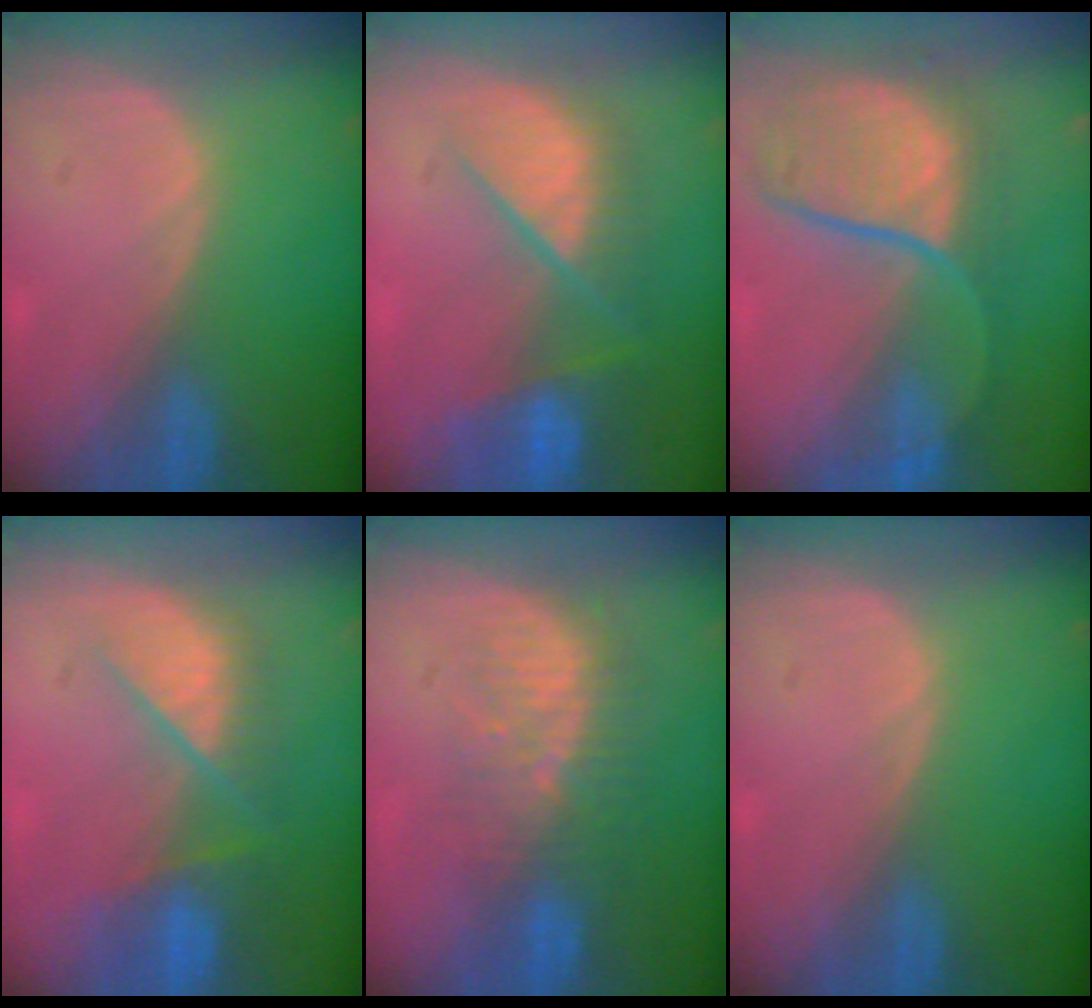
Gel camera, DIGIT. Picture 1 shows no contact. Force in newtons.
{"total": 9.7, "press": 8.3, "slide": 5.0}
{"total": 10.0, "press": 9.3, "slide": 3.7}
{"total": 8.7, "press": 7.6, "slide": 4.3}
{"total": 8.4, "press": 7.8, "slide": 3.0}
{"total": 0.0}